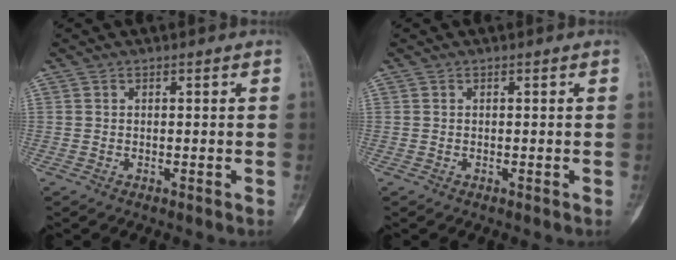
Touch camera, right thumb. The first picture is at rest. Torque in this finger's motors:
{"motor_torque": [0.02, 0.03, -0.02, -0.04, 0.00]}